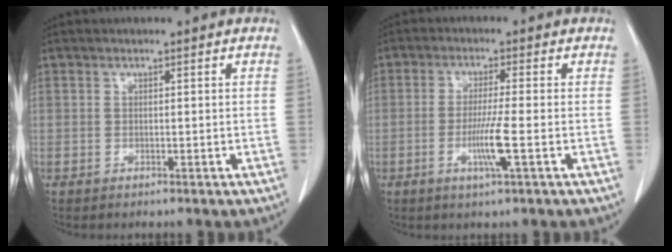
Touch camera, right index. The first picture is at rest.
{"total": 5.4, "force": [-1.7, -0.7, 5.1], "torque": [-0.097, -0.012, -0.034]}